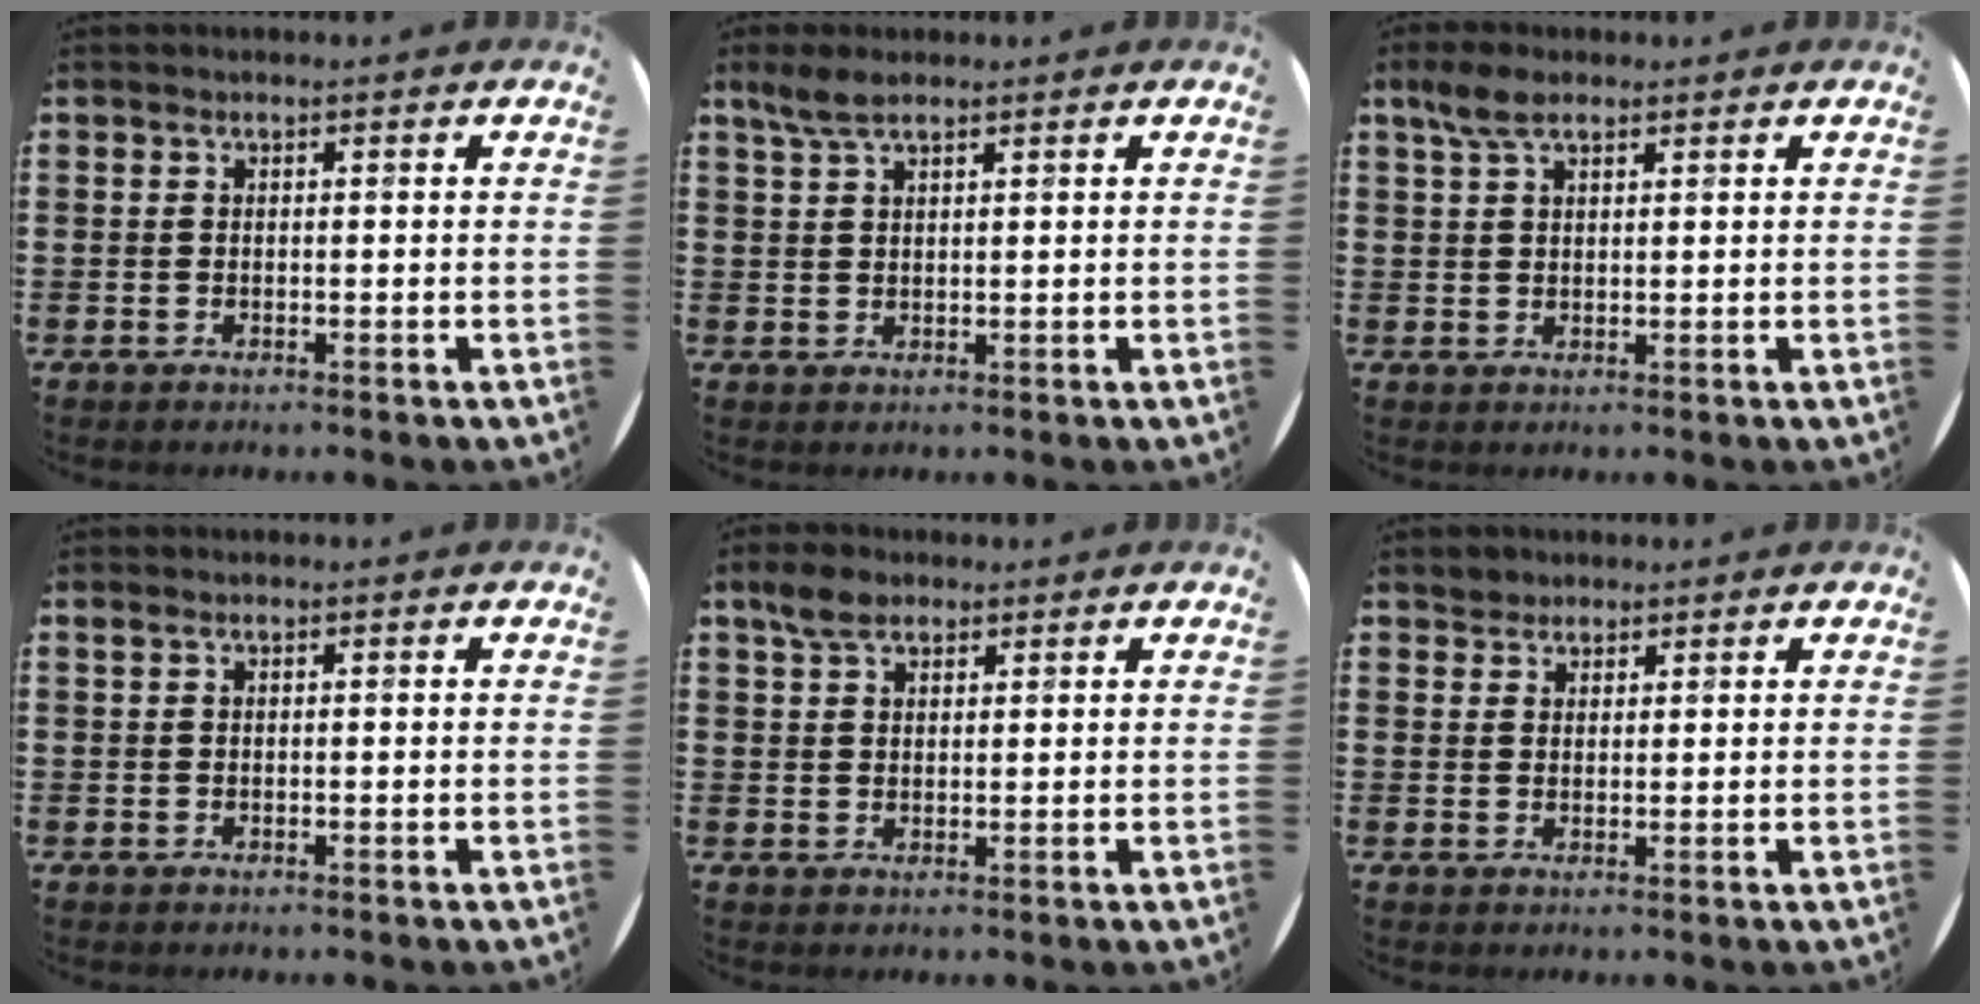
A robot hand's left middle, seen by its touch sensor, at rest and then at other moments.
{"total": 3.0, "force": [2.3, 0.8, 1.8], "torque": [-0.039, 0.004, 0.042]}
{"total": 3.6, "force": [2.5, 1.5, 2.1], "torque": [-0.039, 0.004, 0.044]}
{"total": 0.0}
{"total": 3.4, "force": [2.5, 1.7, 1.4], "torque": [-0.024, 0.005, 0.046]}
{"total": 1.8, "force": [1.6, 0.8, -0.2], "torque": [0.010, -0.001, 0.032]}